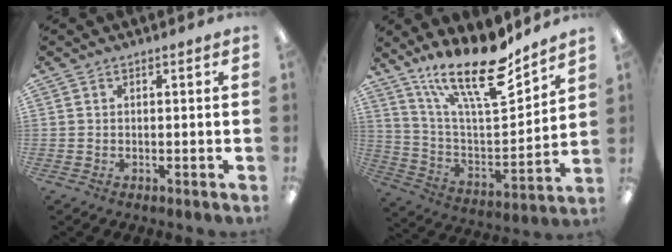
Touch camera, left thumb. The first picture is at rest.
{"total": 20.8, "force": [15.2, 6.1, 12.8], "torque": [-0.223, -0.109, 0.260]}